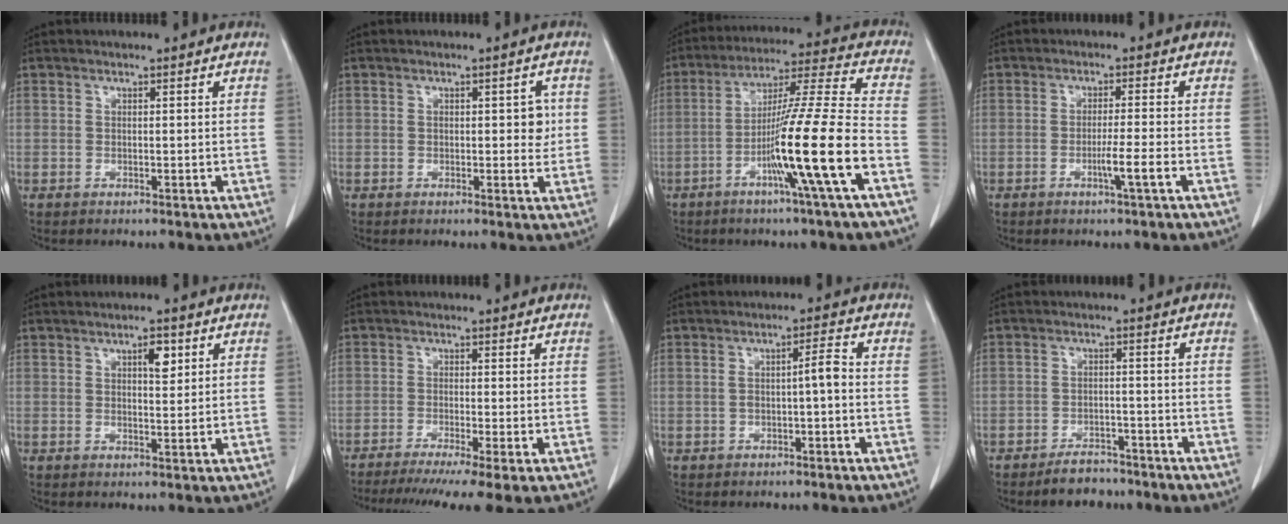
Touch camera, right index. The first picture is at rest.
{"total": 3.0, "force": [0.3, 1.4, 2.6], "torque": [-0.028, 0.005, 0.003]}
{"total": 16.1, "force": [-6.0, -1.9, 14.8], "torque": [-0.255, -0.005, -0.110]}
{"total": 3.6, "force": [-1.5, -0.7, 3.2], "torque": [-0.055, -0.006, -0.029]}
{"total": 3.0, "force": [1.3, 1.1, 2.5], "torque": [-0.039, -0.002, 0.020]}
{"total": 11.0, "force": [-8.3, -0.1, 7.1], "torque": [-0.105, -0.025, -0.130]}
{"total": 3.2, "force": [-0.6, 0.4, 3.2], "torque": [-0.052, 0.012, -0.008]}
{"total": 4.9, "force": [-4.1, 2.4, 1.2], "torque": [-0.020, 0.006, -0.061]}